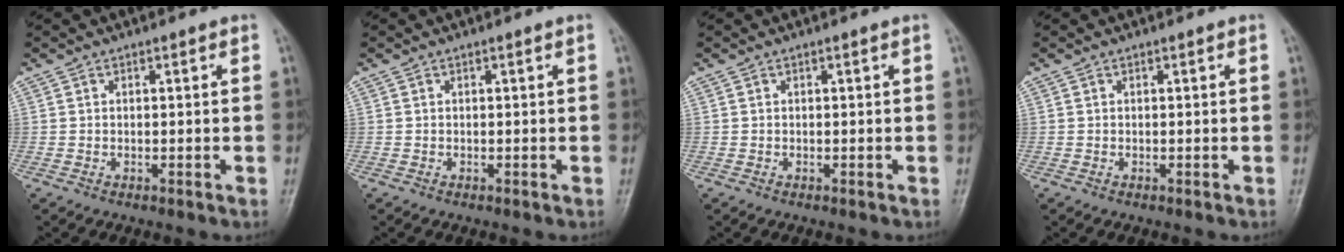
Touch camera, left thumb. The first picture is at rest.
{"total": 0.0}
{"total": 0.0}
{"total": 0.0}